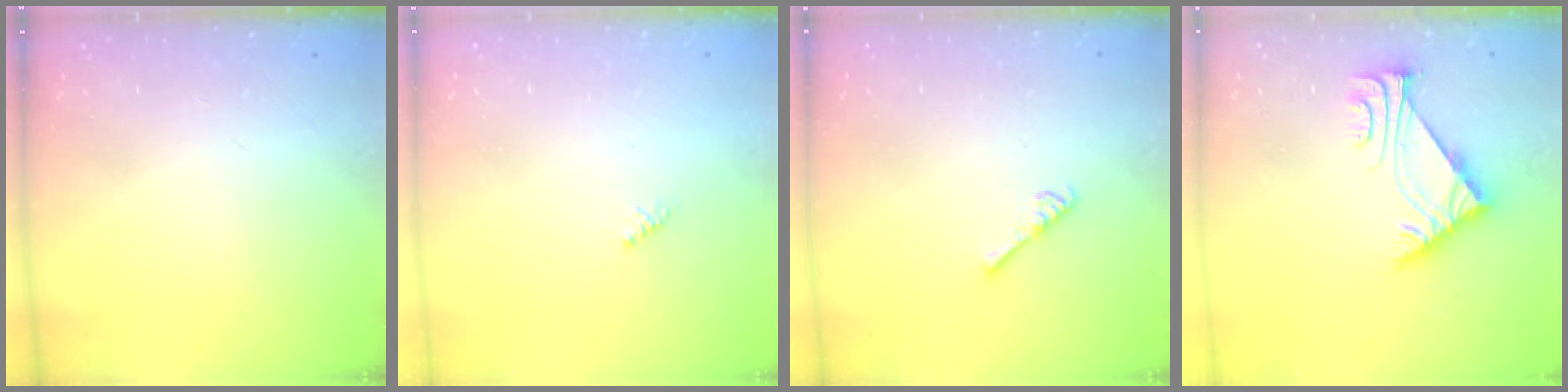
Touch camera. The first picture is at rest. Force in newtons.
{"total": 1.5, "press": 1.4, "slide": 0.4}
{"total": 2.7, "press": 2.6, "slide": 0.4}
{"total": 6.6, "press": 6.5, "slide": 1.2}